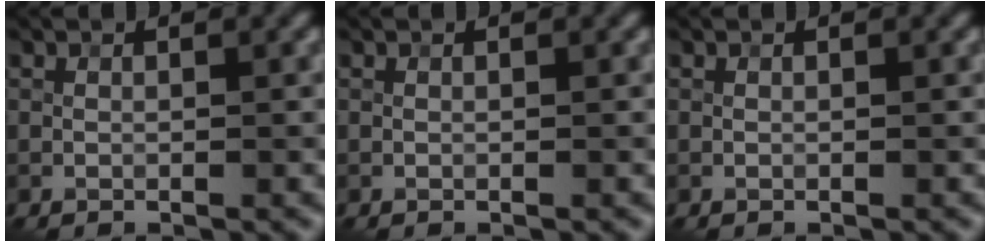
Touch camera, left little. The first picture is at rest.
{"total": 0.0}
{"total": 0.0}